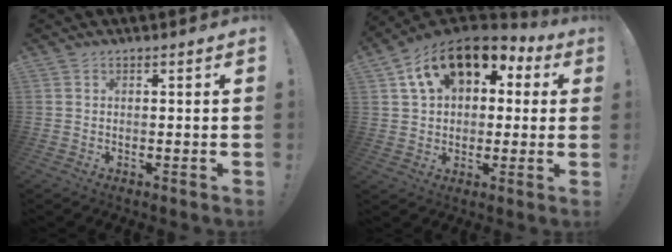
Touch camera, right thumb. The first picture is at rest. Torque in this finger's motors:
{"motor_torque": [2.49, 2.52, 0.80, 0.07, 0.13]}